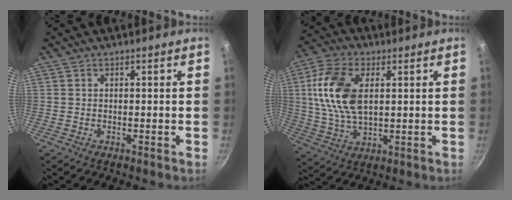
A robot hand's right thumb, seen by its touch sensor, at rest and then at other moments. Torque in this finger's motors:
{"motor_torque": [0.14, 0.87, 1.74, -0.05, 0.60]}